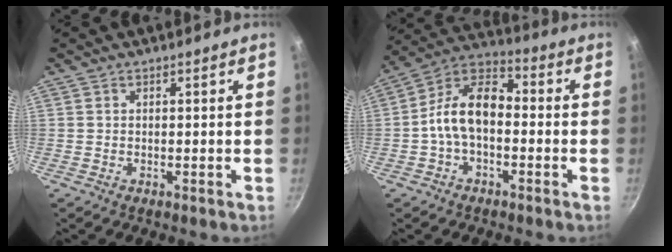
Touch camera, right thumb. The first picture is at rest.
{"total": 11.5, "force": [-1.7, 6.9, 9.1], "torque": [-0.146, 0.047, -0.050]}